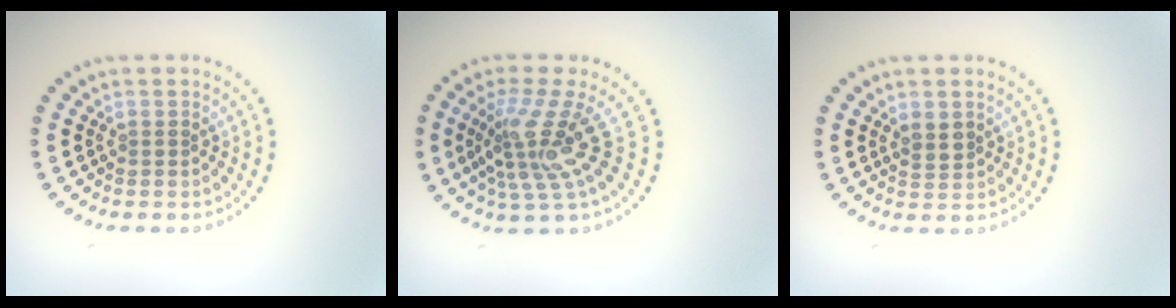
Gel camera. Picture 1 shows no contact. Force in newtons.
{"total": 4.6, "press": 3.0, "slide": 3.5}
{"total": 1.5, "press": 1.4, "slide": 0.5}